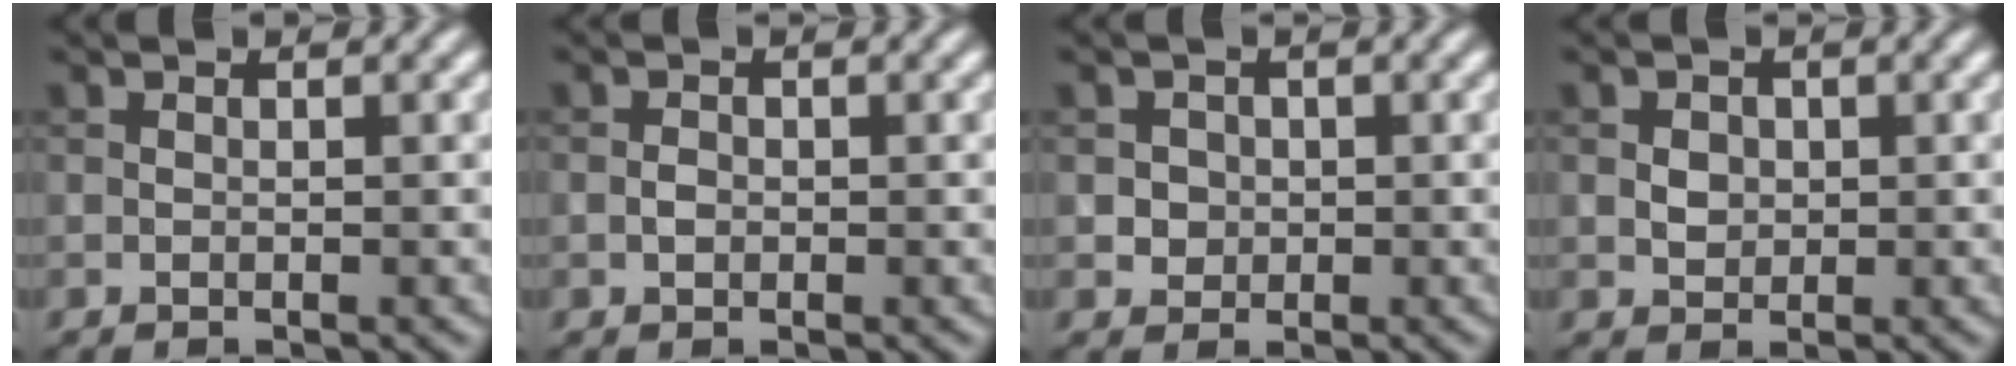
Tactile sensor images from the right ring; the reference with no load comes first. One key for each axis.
{"total": 0.8, "fx": -0.2, "fy": 0.6, "fz": 0.5, "tx": -0.011, "ty": 0.000, "tz": -0.006}
{"total": 1.7, "fx": 0.2, "fy": 1.7, "fz": 0.5, "tx": 0.004, "ty": 0.002, "tz": 0.011}
{"total": 1.5, "fx": 0.1, "fy": 1.3, "fz": 0.7, "tx": -0.013, "ty": -0.001, "tz": 0.002}